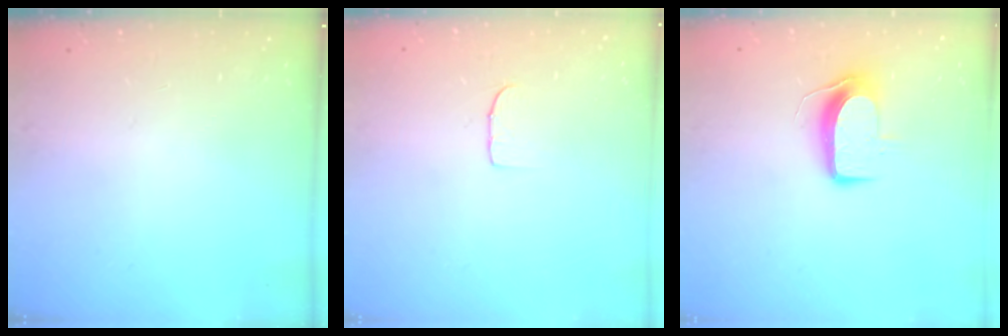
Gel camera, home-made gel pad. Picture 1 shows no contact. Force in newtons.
{"total": 4.3, "press": 4.3, "slide": 0.3}
{"total": 8.7, "press": 8.6, "slide": 0.5}